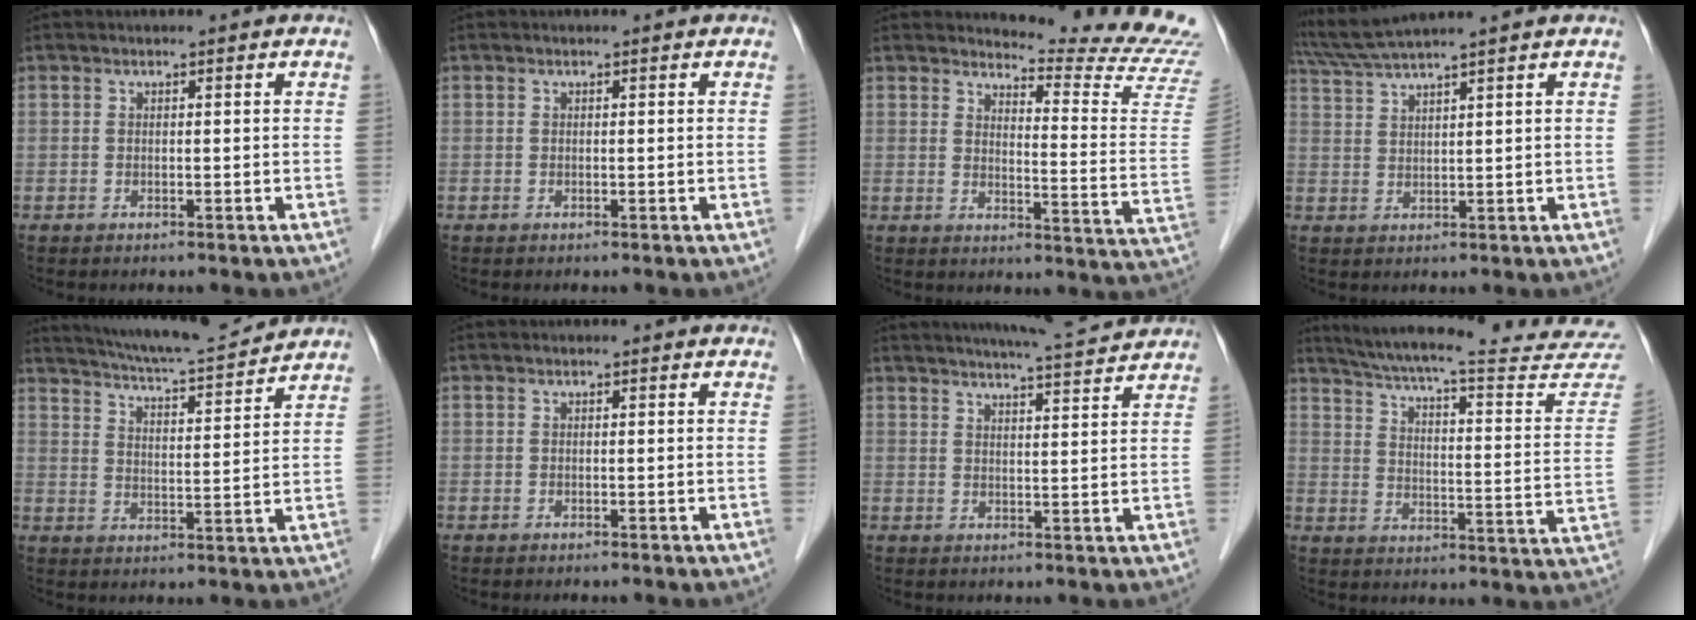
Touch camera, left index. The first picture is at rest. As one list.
[{"total": 0.0}, {"total": 14.6, "force": [14.3, -2.1, 1.6], "torque": [-0.025, -0.141, 0.155]}, {"total": 7.0, "force": [6.1, -1.7, 2.9], "torque": [-0.057, 0.021, 0.118]}, {"total": 14.0, "force": [13.0, 0.7, 5.0], "torque": [-0.093, 0.002, 0.194]}, {"total": 0.0}, {"total": 9.7, "force": [9.1, -0.1, 3.2], "torque": [-0.058, 0.007, 0.115]}, {"total": 29.4, "force": [27.1, 1.5, 11.1], "torque": [-0.171, -0.091, 0.336]}]